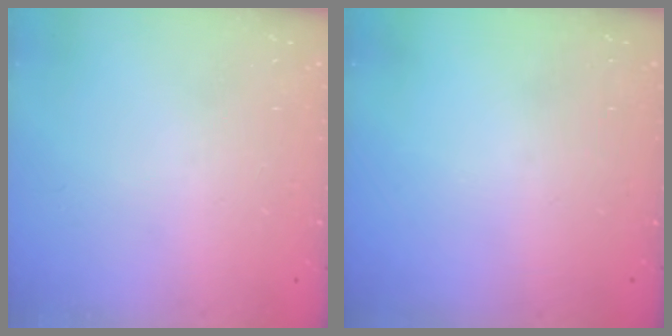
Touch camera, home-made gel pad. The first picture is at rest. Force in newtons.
{"total": 0.0}